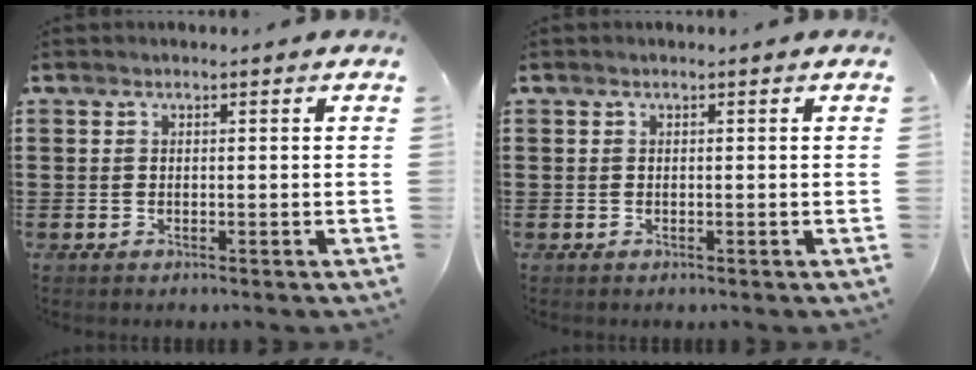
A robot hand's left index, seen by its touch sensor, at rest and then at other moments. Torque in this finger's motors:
{"motor_torque": [-0.02, -0.02, 0.00, 0.00]}